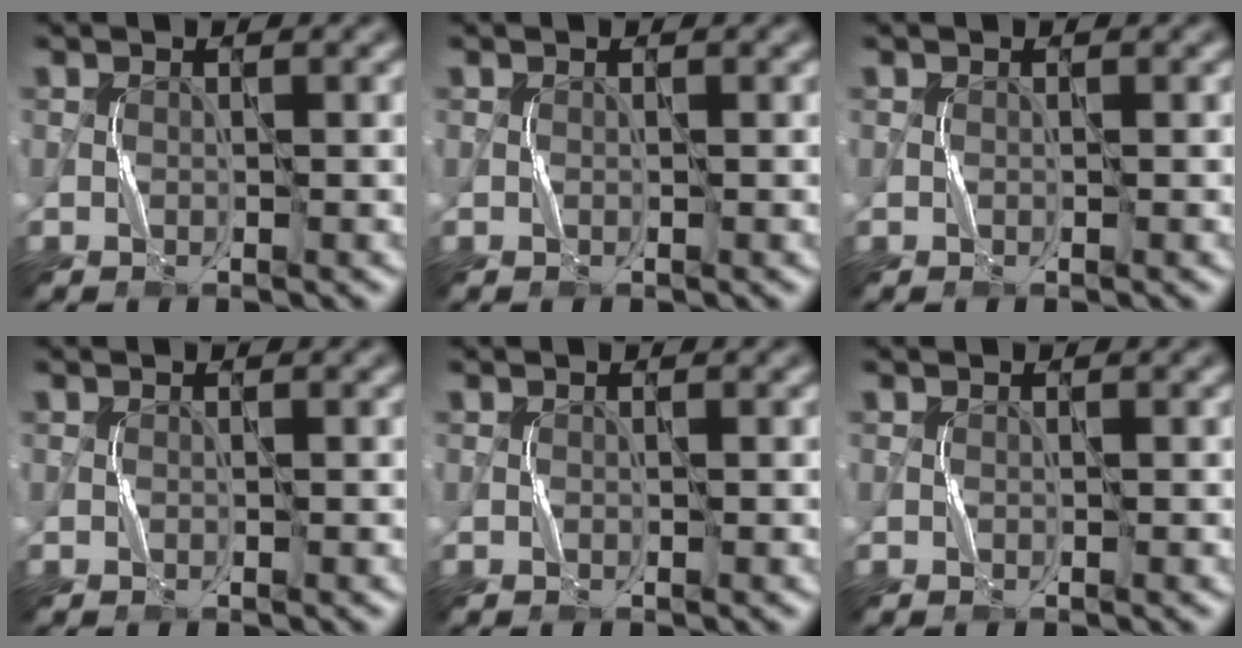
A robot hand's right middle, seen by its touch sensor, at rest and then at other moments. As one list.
[{"total": 0.0}, {"total": 0.0}, {"total": 0.0}, {"total": 0.0}, {"total": 0.0}]